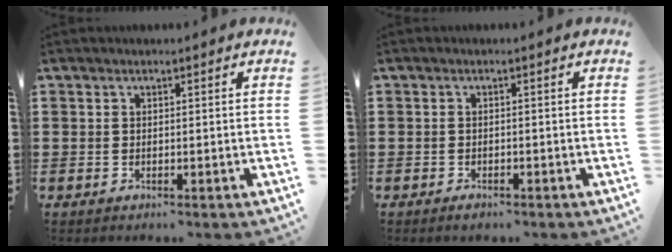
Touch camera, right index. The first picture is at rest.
{"total": 0.8, "force": [-0.8, 0.2, 0.2], "torque": [-0.005, -0.003, -0.015]}